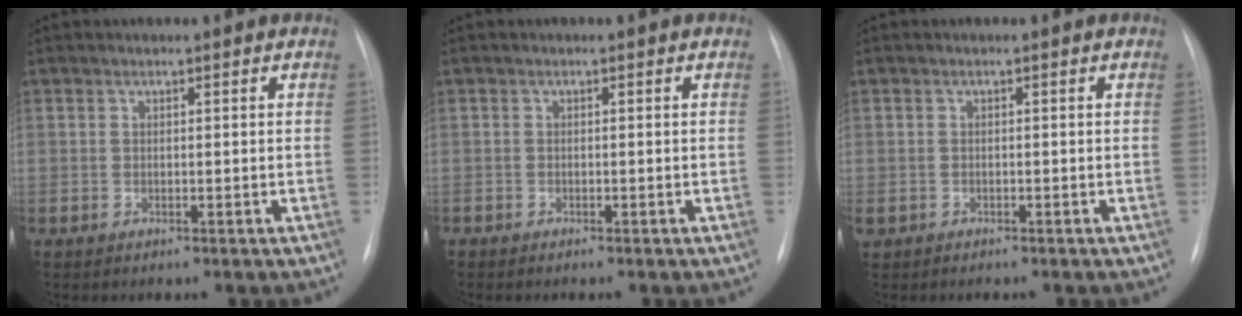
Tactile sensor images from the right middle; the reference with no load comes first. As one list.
[{"total": 0.5, "force": [-0.5, 0.1, 0.1], "torque": [-0.006, -0.001, -0.011]}, {"total": 2.2, "force": [-1.5, 1.4, 0.8], "torque": [-0.020, -0.003, -0.021]}]